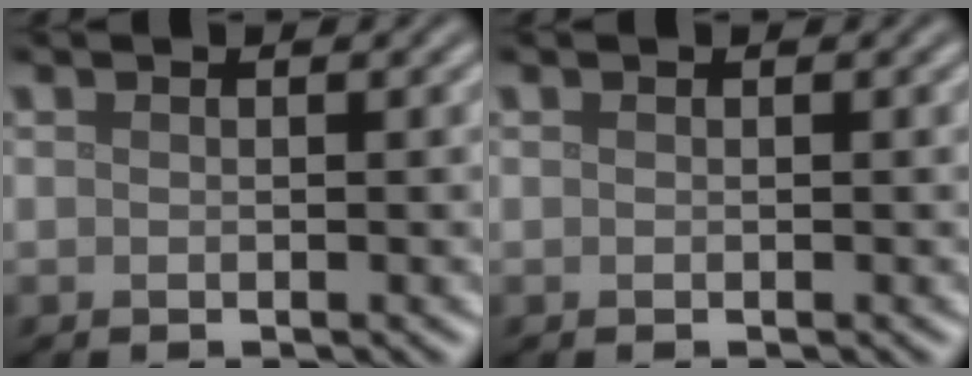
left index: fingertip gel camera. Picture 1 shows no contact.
{"total": 0.0}